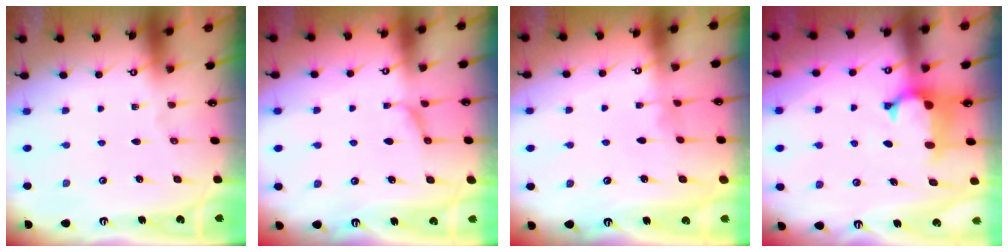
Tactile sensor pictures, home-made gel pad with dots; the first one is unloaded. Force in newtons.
{"total": 1.5, "press": 1.1, "slide": 1.0}
{"total": 3.7, "press": 3.7, "slide": 0.2}
{"total": 1.2, "press": 0.6, "slide": 1.0}